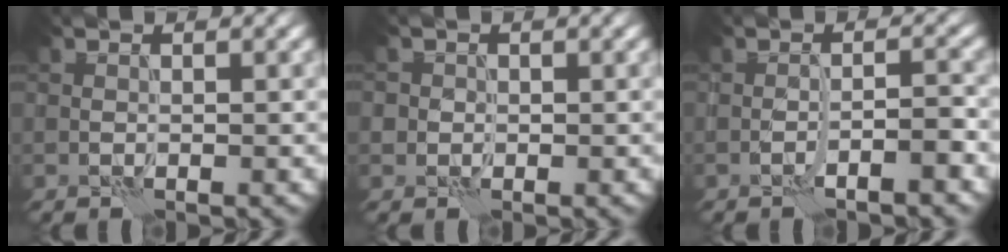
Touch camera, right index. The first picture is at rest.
{"total": 1.4, "force": [0.2, 1.4, 0.2], "torque": [0.008, 0.004, -0.004]}
{"total": 2.1, "force": [-1.5, 0.1, 1.5], "torque": [-0.022, 0.012, -0.029]}